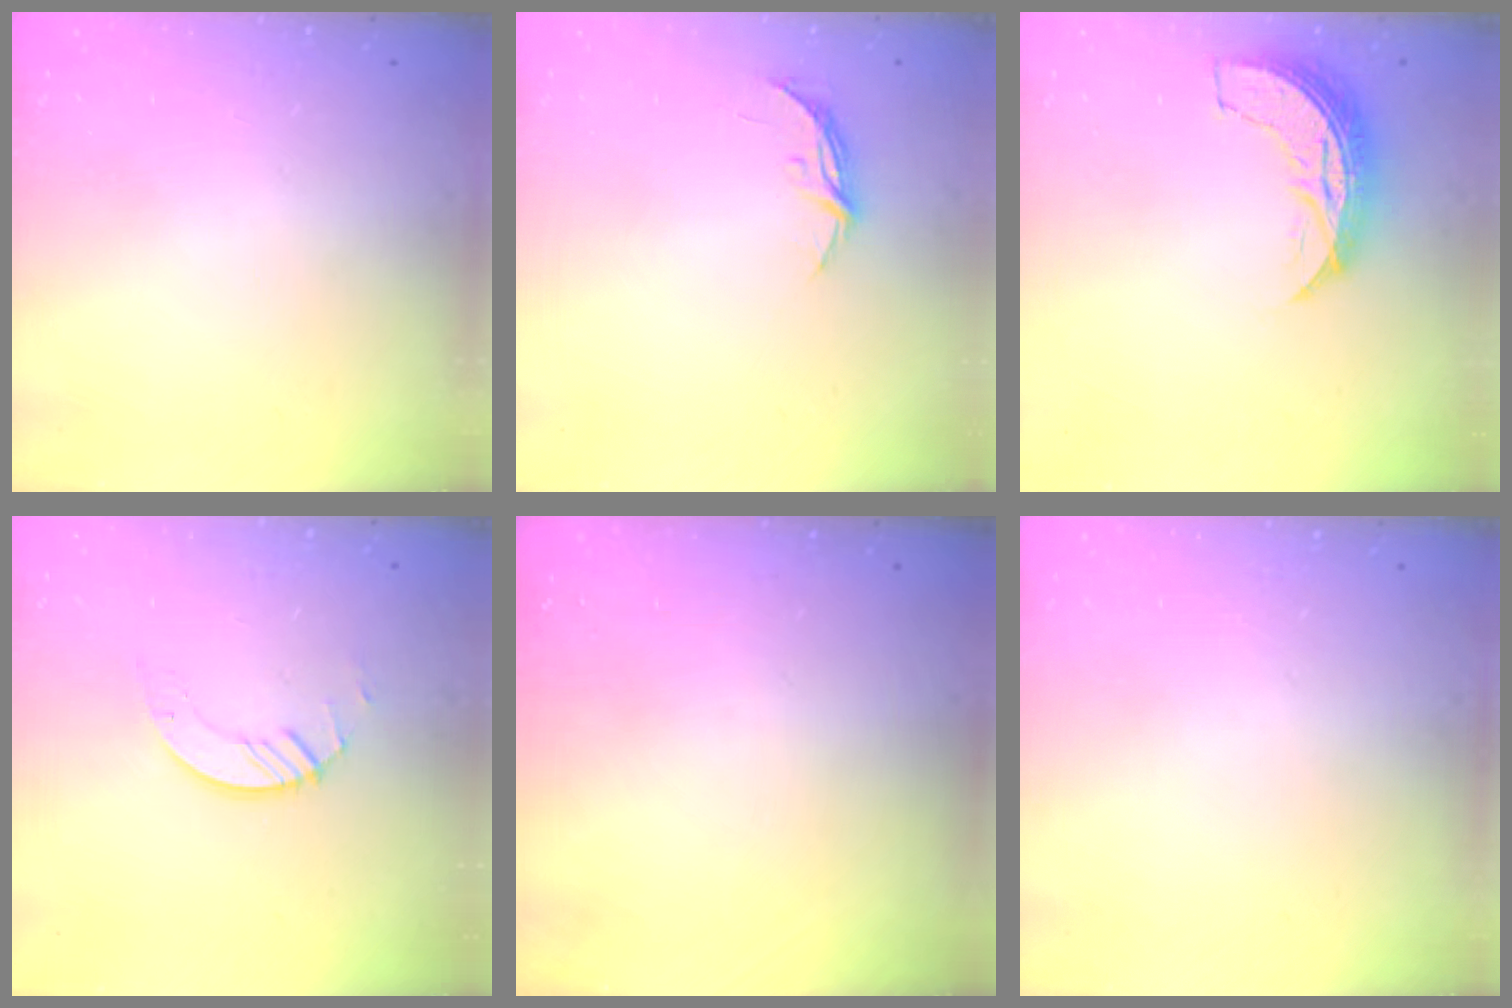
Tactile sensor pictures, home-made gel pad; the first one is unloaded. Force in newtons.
{"total": 4.2, "press": 4.2, "slide": 0.3}
{"total": 7.6, "press": 7.6, "slide": 0.7}
{"total": 3.7, "press": 3.6, "slide": 0.4}
{"total": 0.0}
{"total": 0.0}